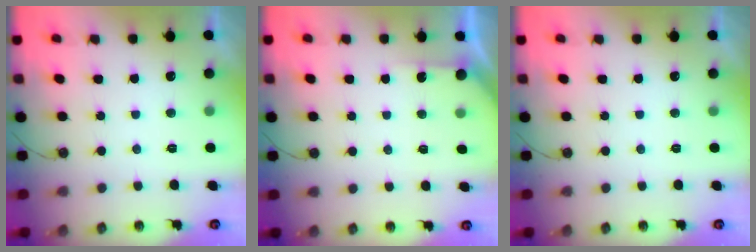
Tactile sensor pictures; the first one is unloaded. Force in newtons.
{"total": 2.7, "press": 2.7, "slide": 0.3}
{"total": 0.0}